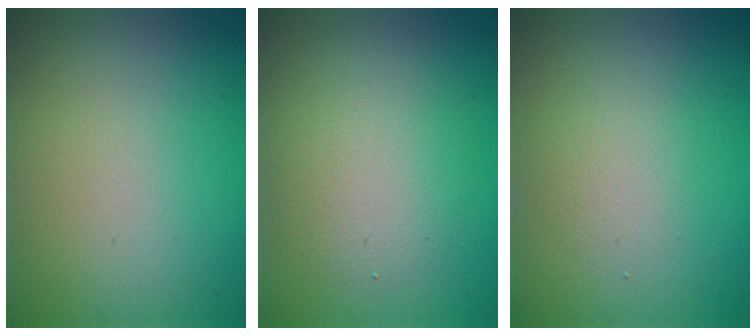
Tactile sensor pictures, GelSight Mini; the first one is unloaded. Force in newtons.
{"total": 3.8, "press": 3.8, "slide": 0.4}
{"total": 1.7, "press": 1.7, "slide": 0.1}